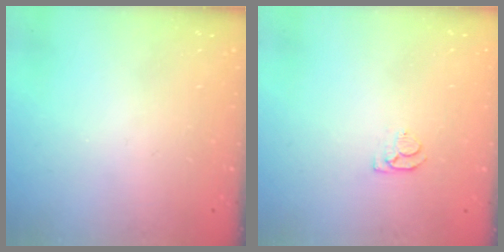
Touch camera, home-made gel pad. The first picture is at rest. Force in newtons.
{"total": 4.6, "press": 4.6, "slide": 0.5}